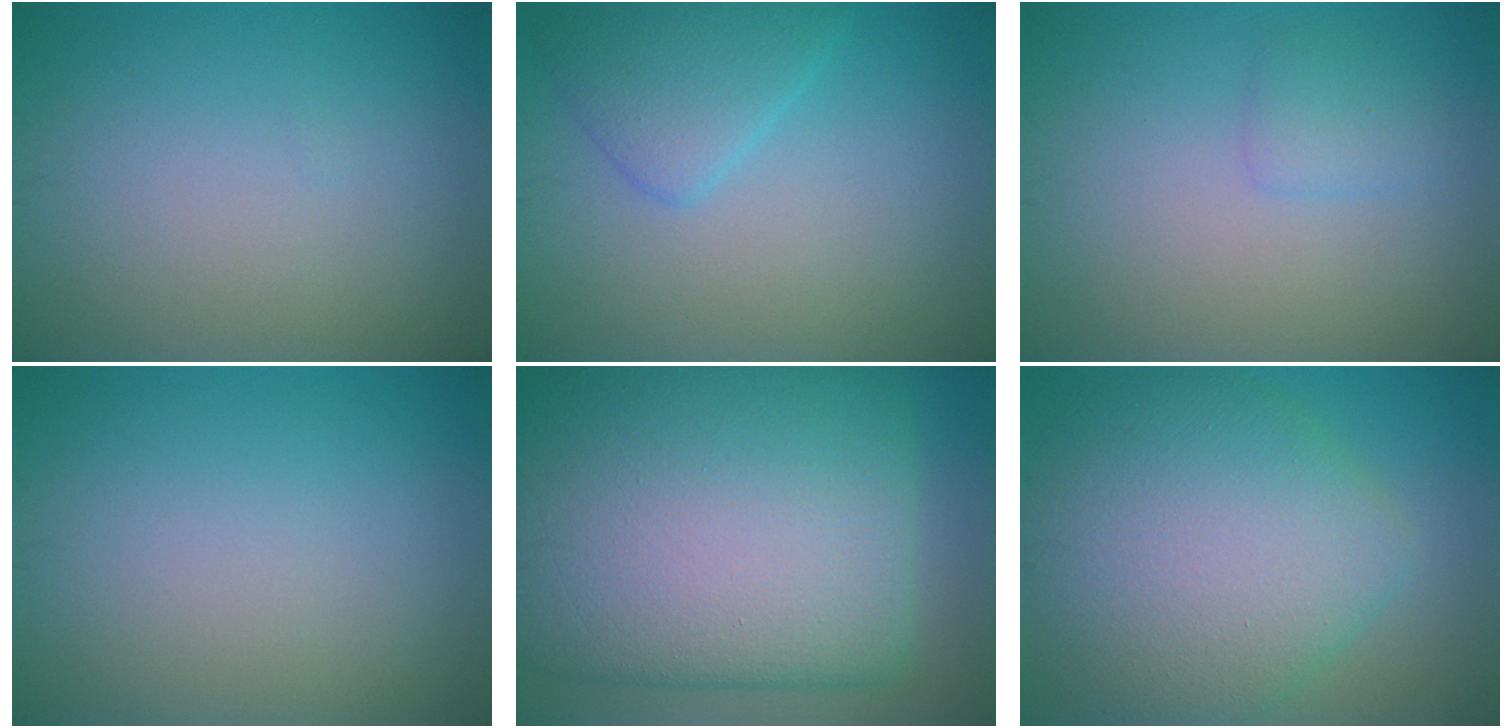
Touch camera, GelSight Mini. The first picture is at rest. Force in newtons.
{"total": 2.3, "press": 2.3, "slide": 0.0}
{"total": 1.4, "press": 1.4, "slide": 0.1}
{"total": 0.0}
{"total": 20.1, "press": 20.1, "slide": 0.5}
{"total": 10.2, "press": 10.2, "slide": 0.4}